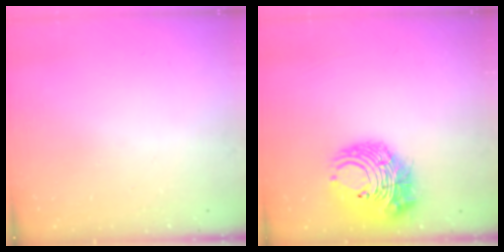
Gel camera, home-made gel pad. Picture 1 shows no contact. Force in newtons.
{"total": 14.5, "press": 14.4, "slide": 1.9}